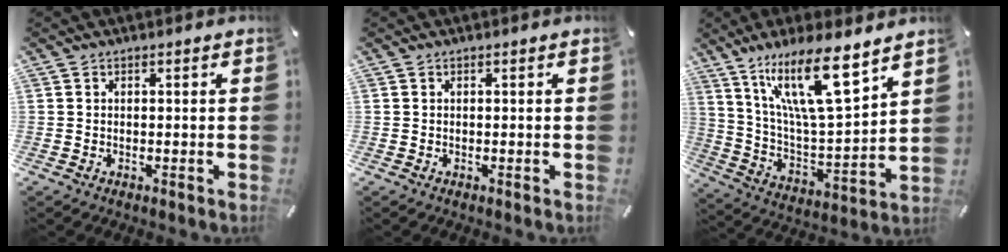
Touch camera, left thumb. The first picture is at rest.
{"total": 0.0}
{"total": 19.0, "force": [12.2, 5.2, 13.6], "torque": [-0.254, -0.064, 0.202]}